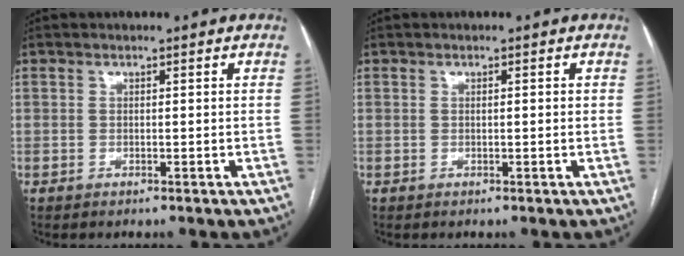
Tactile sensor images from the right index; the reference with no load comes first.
{"total": 0.8, "force": [0.1, 0.1, 0.8], "torque": [-0.014, 0.001, 0.002]}